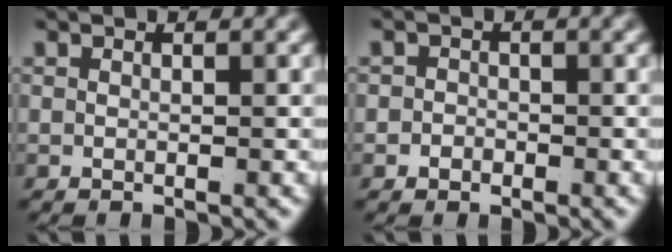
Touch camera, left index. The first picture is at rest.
{"total": 1.2, "force": [-0.8, 1.0, 0.0], "torque": [0.007, -0.008, -0.014]}